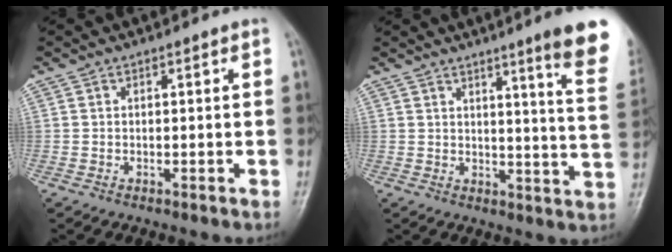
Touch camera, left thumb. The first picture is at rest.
{"total": 13.5, "force": [8.7, 0.3, 10.3], "torque": [-0.116, -0.053, 0.096]}